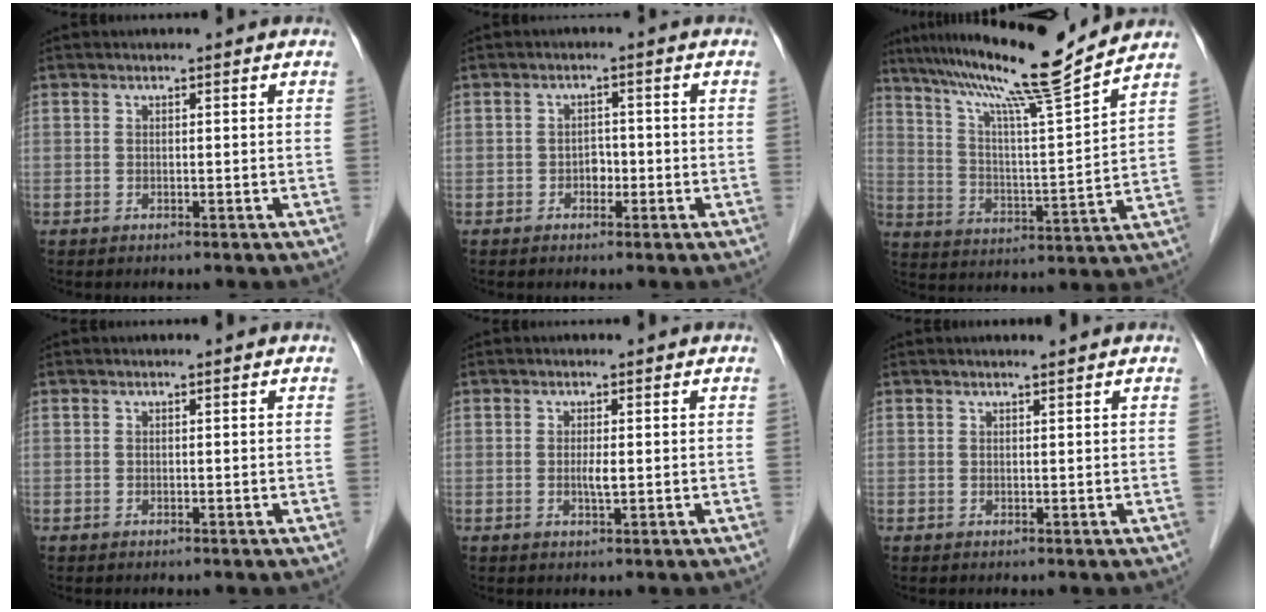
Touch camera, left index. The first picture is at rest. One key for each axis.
{"total": 1.9, "fx": -0.8, "fy": 1.3, "fz": 1.1, "tx": -0.012, "ty": 0.005, "tz": -0.013}
{"total": 16.9, "fx": 14.1, "fy": -1.8, "fz": 9.1, "tx": -0.160, "ty": -0.006, "tz": 0.227}
{"total": 0.0}
{"total": 1.5, "fx": 0.0, "fy": 0.1, "fz": 1.5, "tx": -0.031, "ty": -0.003, "tz": -0.001}
{"total": 1.0, "fx": 0.9, "fy": -0.2, "fz": 0.4, "tx": -0.009, "ty": -0.001, "tz": 0.017}